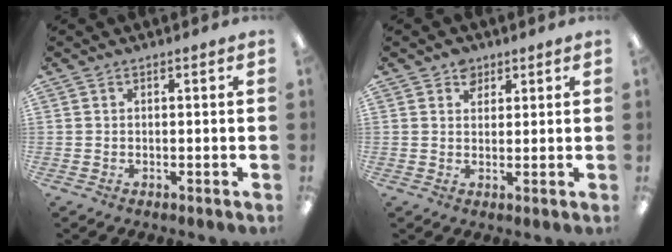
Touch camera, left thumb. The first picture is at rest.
{"total": 3.4, "force": [2.3, 2.2, 1.0], "torque": [-0.009, -0.004, 0.040]}